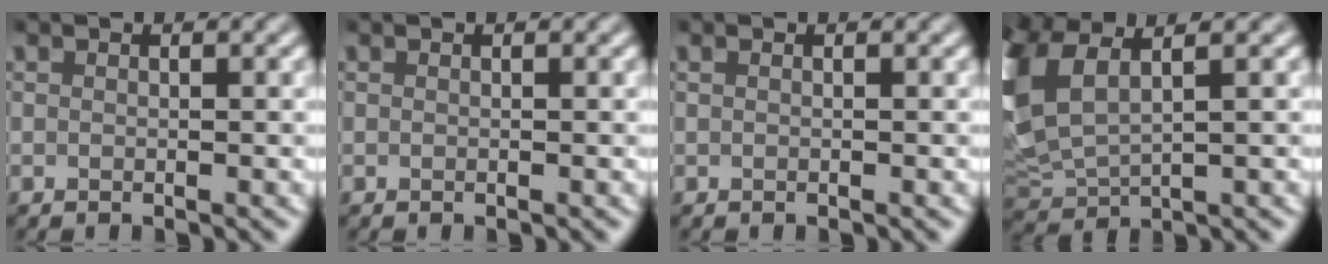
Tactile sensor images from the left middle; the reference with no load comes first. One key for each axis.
{"total": 0.0}
{"total": 0.6, "fx": 0.3, "fy": 0.2, "fz": 0.5, "tx": -0.009, "ty": 0.003, "tz": 0.002}
{"total": 8.1, "fx": 2.7, "fy": 3.8, "fz": 6.7, "tx": -0.188, "ty": 0.012, "tz": 0.055}